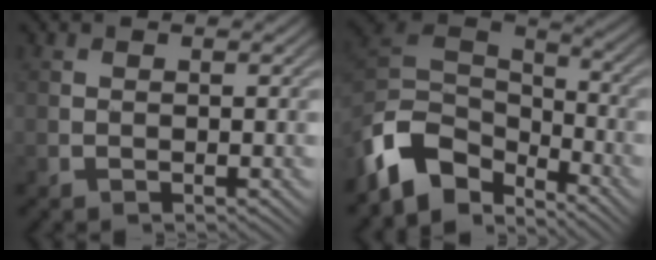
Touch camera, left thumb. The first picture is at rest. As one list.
[{"total": 10.5, "force": [-6.7, 6.3, 5.1], "torque": [-0.123, 0.000, -0.144]}]